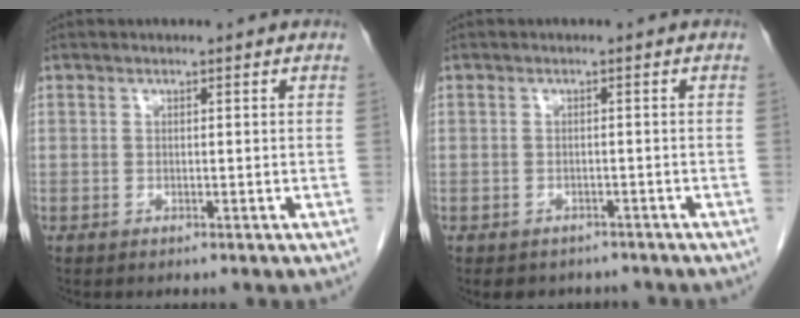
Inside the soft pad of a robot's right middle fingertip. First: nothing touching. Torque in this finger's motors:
{"motor_torque": [0.30, -0.20, -0.06, 0.01]}